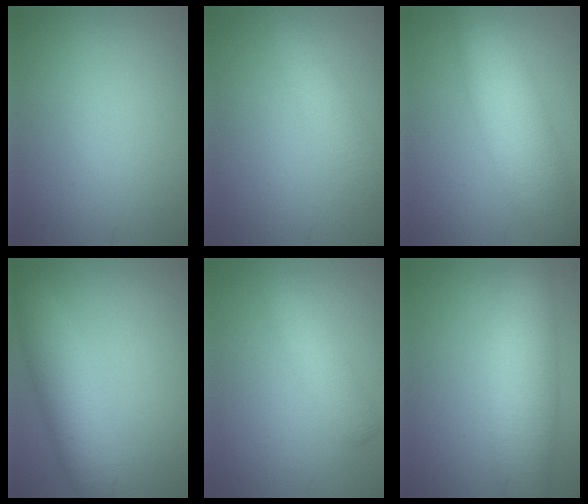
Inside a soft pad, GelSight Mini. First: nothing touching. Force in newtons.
{"total": 2.9, "press": 2.9, "slide": 0.1}
{"total": 7.9, "press": 7.9, "slide": 0.5}
{"total": 6.0, "press": 6.0, "slide": 0.1}
{"total": 2.8, "press": 2.8, "slide": 0.1}
{"total": 7.6, "press": 7.6, "slide": 0.5}